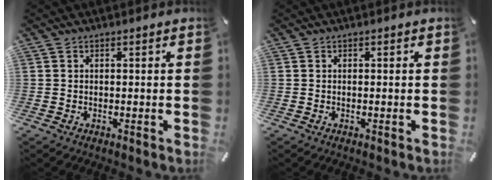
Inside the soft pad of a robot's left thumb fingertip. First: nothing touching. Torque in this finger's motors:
{"motor_torque": [0.00, 0.00, 0.00, 0.00, 0.00]}